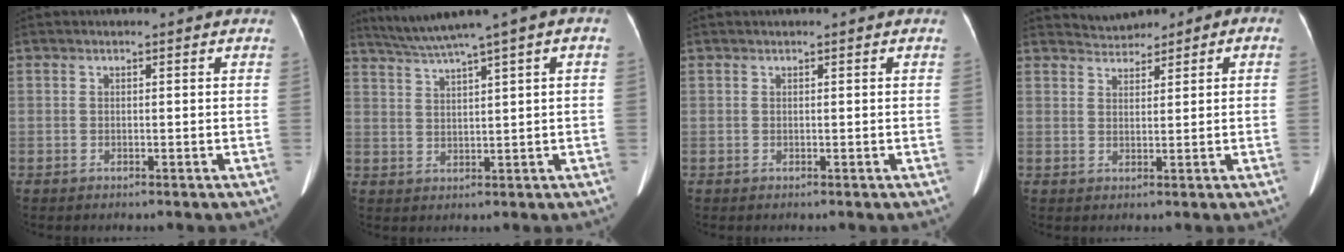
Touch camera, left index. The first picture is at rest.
{"total": 7.0, "force": [4.4, -0.4, 5.5], "torque": [-0.097, 0.030, 0.082]}
{"total": 0.0}
{"total": 2.9, "force": [2.3, 1.6, 0.9], "torque": [-0.018, 0.031, 0.045]}